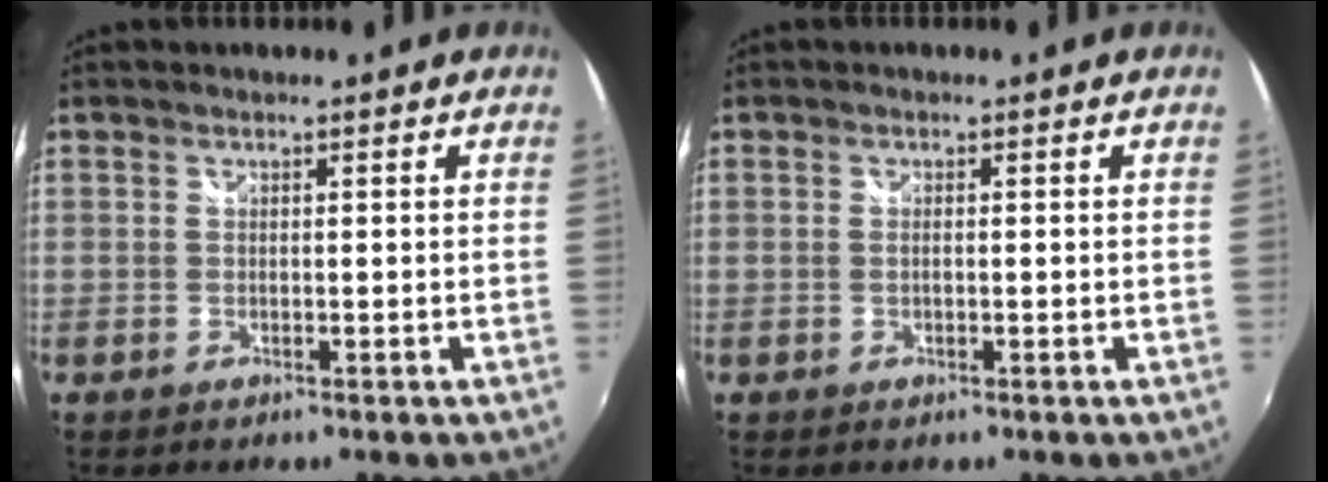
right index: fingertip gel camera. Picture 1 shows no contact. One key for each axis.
{"total": 0.9, "fx": -0.1, "fy": 0.4, "fz": 0.9, "tx": -0.018, "ty": 0.000, "tz": -0.005}